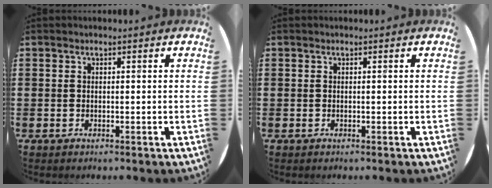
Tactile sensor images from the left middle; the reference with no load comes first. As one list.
[{"total": 0.0}]